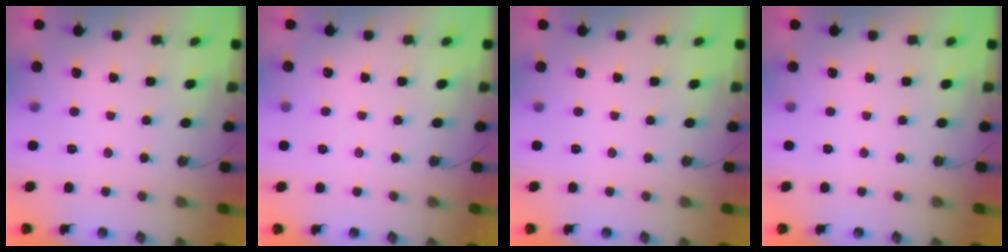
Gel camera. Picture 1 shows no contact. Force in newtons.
{"total": 3.5, "press": 3.5, "slide": 0.5}
{"total": 0.0}
{"total": 0.0}